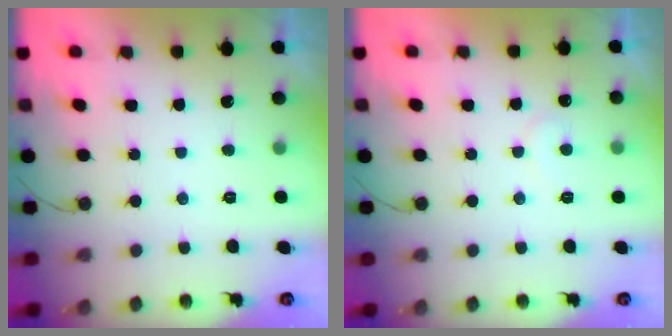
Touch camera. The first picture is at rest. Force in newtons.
{"total": 6.3, "press": 6.3, "slide": 0.5}